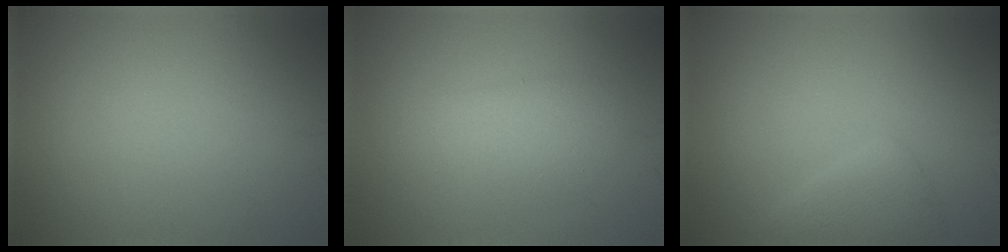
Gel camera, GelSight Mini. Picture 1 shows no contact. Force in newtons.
{"total": 2.6, "press": 2.6, "slide": 0.2}
{"total": 2.3, "press": 2.3, "slide": 0.2}